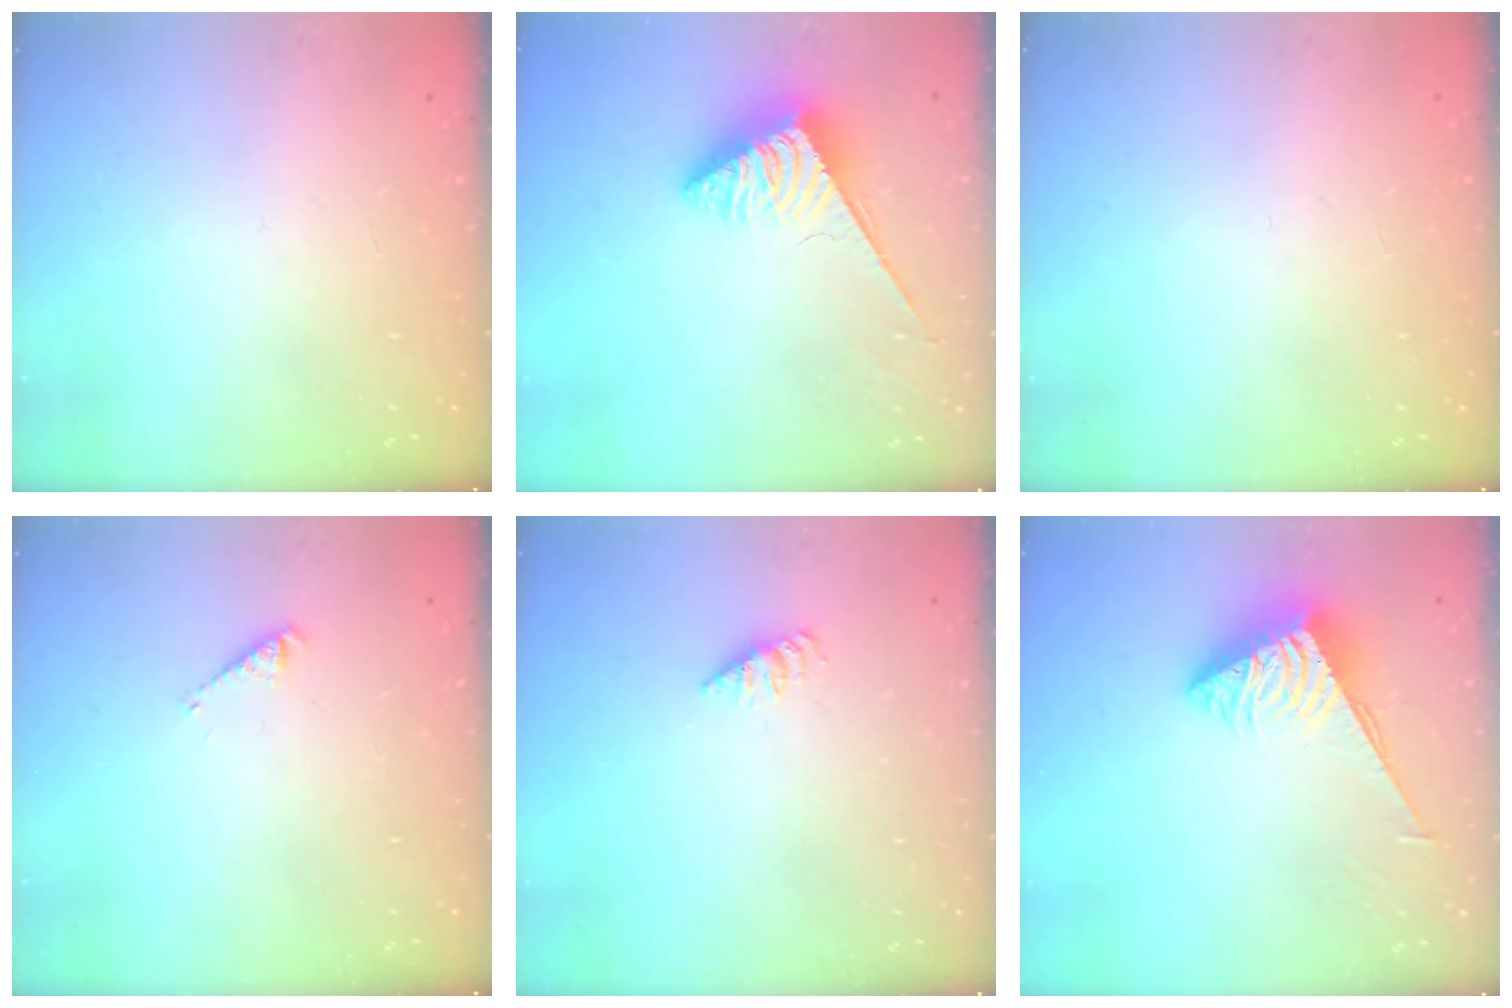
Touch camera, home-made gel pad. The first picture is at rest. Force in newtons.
{"total": 3.9, "press": 3.9, "slide": 0.5}
{"total": 0.0}
{"total": 2.6, "press": 2.6, "slide": 0.5}
{"total": 2.6, "press": 2.6, "slide": 0.4}
{"total": 3.9, "press": 3.9, "slide": 0.5}